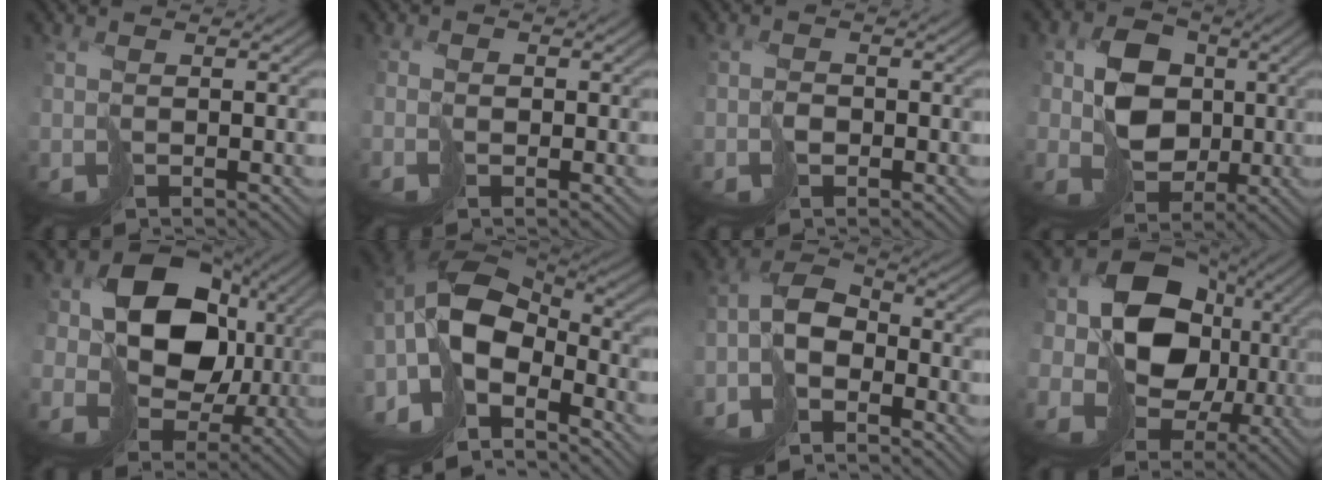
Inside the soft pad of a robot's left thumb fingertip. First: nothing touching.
{"total": 1.0, "force": [-0.5, 0.4, -0.8], "torque": [0.028, 0.001, -0.015]}
{"total": 1.0, "force": [-0.8, 0.6, -0.2], "torque": [0.011, 0.001, -0.018]}
{"total": 7.8, "force": [0.4, 6.6, 4.0], "torque": [-0.076, 0.003, 0.001]}
{"total": 12.9, "force": [1.7, 10.6, 7.2], "torque": [-0.126, -0.008, 0.028]}
{"total": 14.7, "force": [-5.2, 8.6, 10.7], "torque": [-0.252, -0.009, -0.090]}
{"total": 7.2, "force": [-5.3, 3.5, 3.4], "torque": [-0.052, 0.003, -0.115]}
{"total": 13.6, "force": [0.5, 11.4, 7.4], "torque": [-0.151, -0.005, 0.008]}